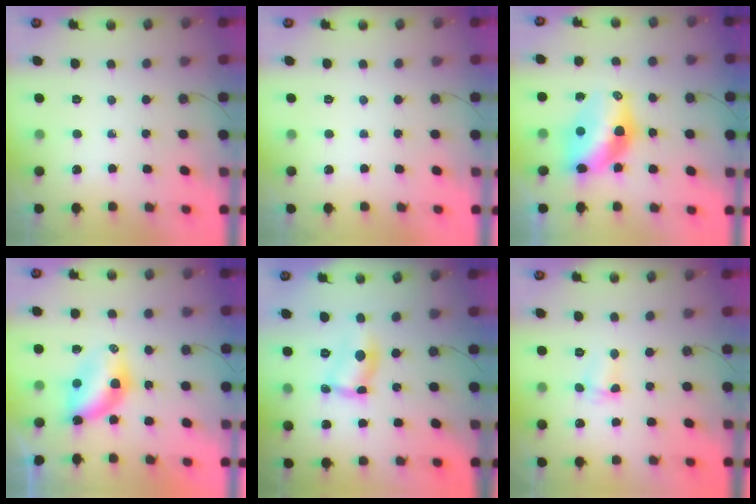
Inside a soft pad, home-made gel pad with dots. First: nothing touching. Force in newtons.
{"total": 0.0}
{"total": 13.7, "press": 13.2, "slide": 3.8}
{"total": 6.5, "press": 6.5, "slide": 0.2}
{"total": 6.7, "press": 6.7, "slide": 0.3}
{"total": 2.5, "press": 2.5, "slide": 0.5}